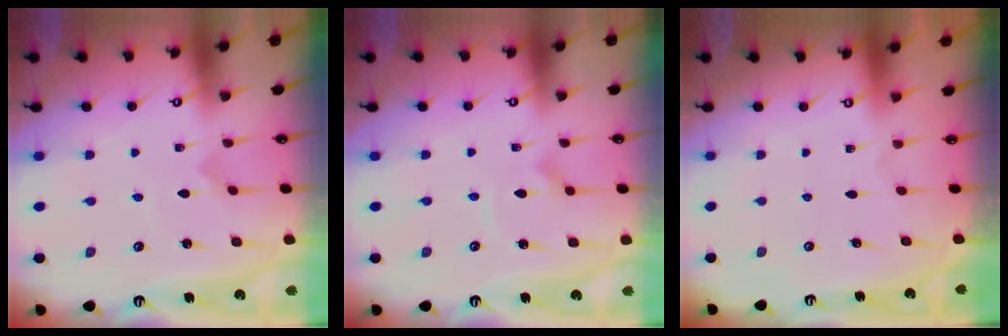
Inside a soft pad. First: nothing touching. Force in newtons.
{"total": 2.4, "press": 2.4, "slide": 0.2}
{"total": 0.0}